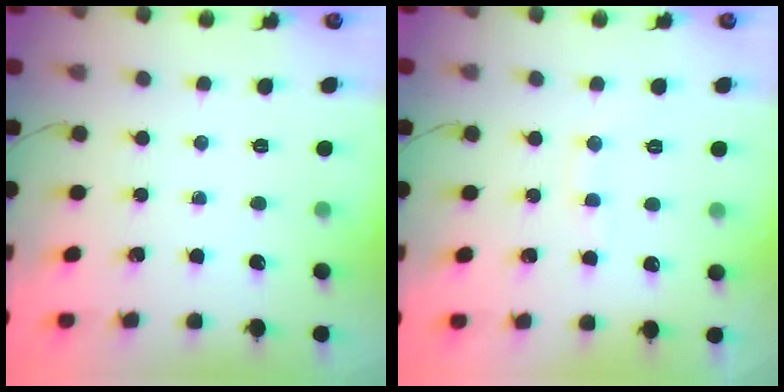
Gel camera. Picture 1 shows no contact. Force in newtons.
{"total": 7.1, "press": 6.9, "slide": 1.4}